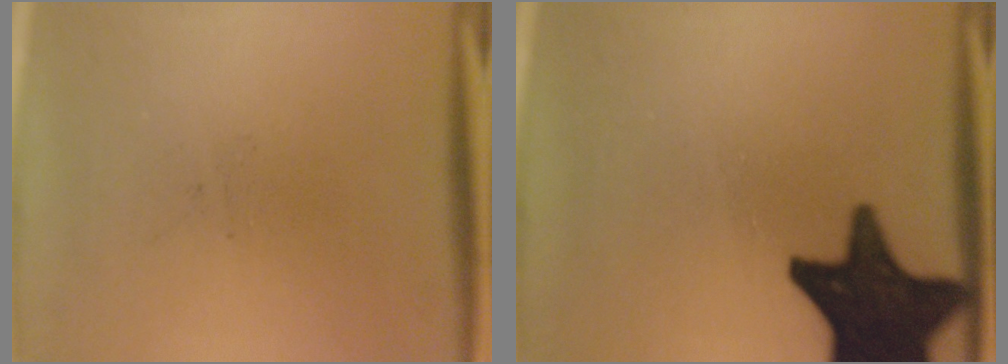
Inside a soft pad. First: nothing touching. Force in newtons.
{"total": 19.0}